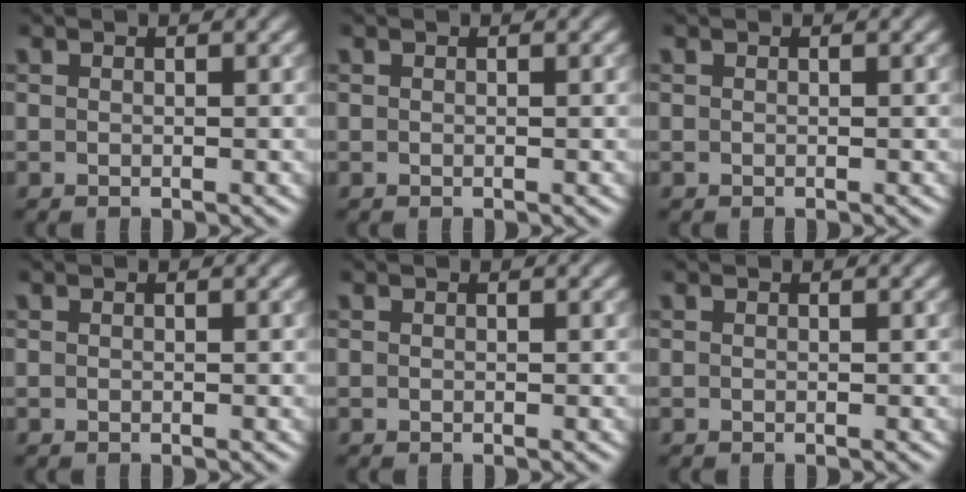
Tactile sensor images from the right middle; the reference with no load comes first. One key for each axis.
{"total": 0.0}
{"total": 0.0}
{"total": 0.0}
{"total": 0.0}
{"total": 0.0}